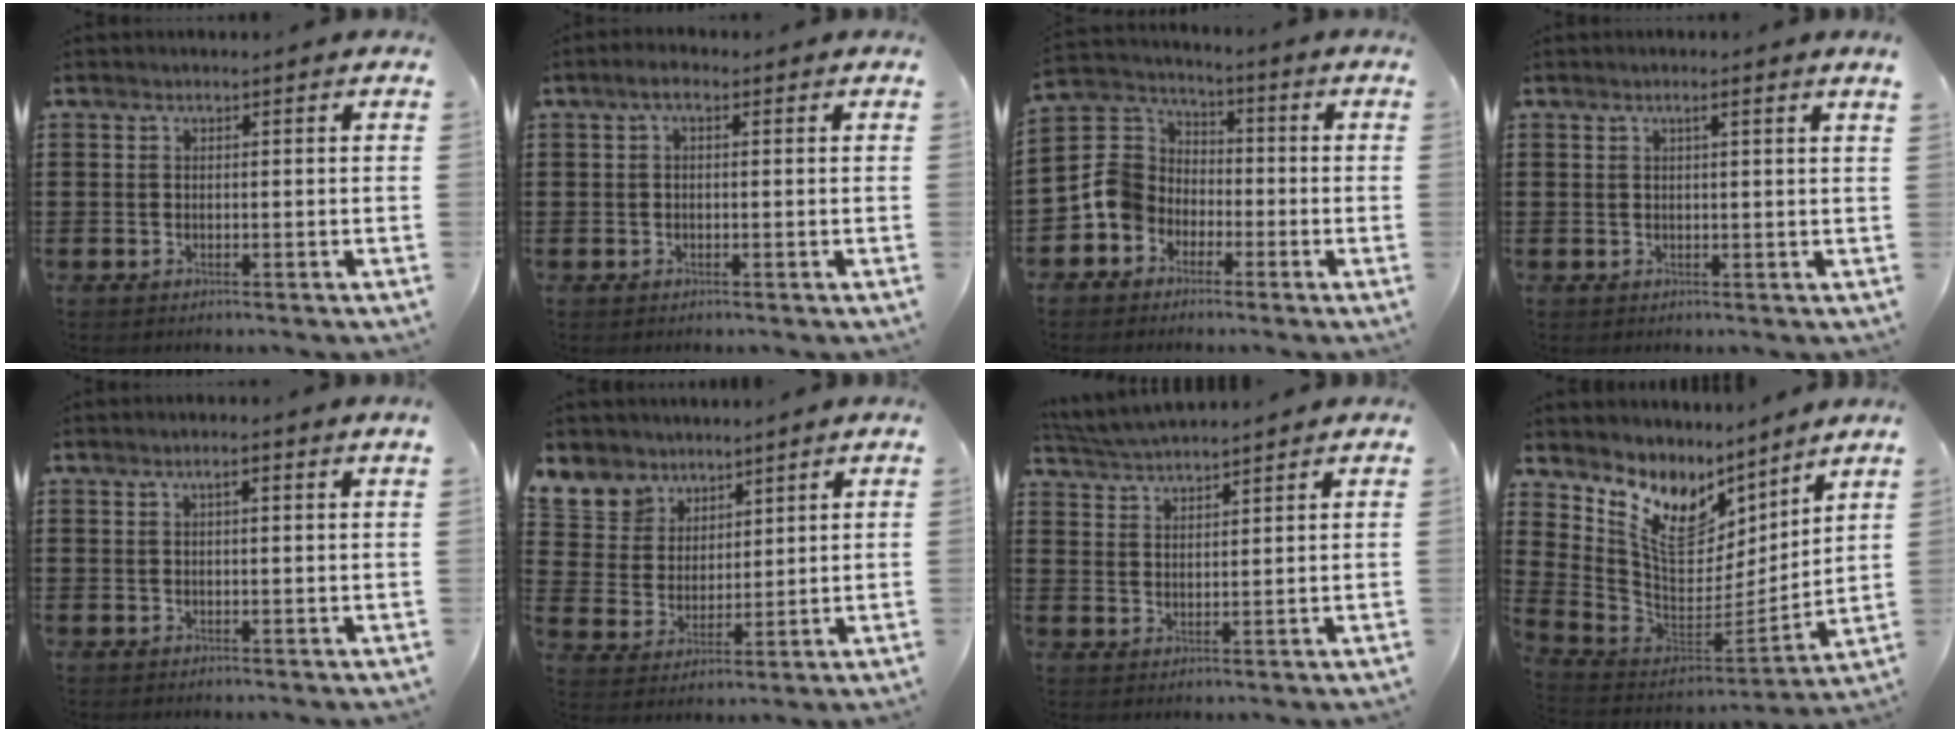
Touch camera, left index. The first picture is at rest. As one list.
[{"total": 1.8, "force": [-0.2, 0.7, 1.6], "torque": [-0.031, 0.005, -0.006]}, {"total": 8.6, "force": [-2.9, 7.6, 2.9], "torque": [-0.106, 0.012, -0.062]}, {"total": 1.3, "force": [0.7, -0.5, 1.1], "torque": [-0.020, -0.005, 0.011]}, {"total": 1.4, "force": [0.6, 0.0, 1.3], "torque": [-0.025, 0.000, 0.010]}, {"total": 7.4, "force": [5.6, 4.8, 0.3], "torque": [-0.053, -0.027, 0.108]}, {"total": 4.3, "force": [4.2, 0.1, 0.5], "torque": [-0.025, -0.014, 0.078]}, {"total": 10.9, "force": [6.7, 6.2, 6.0], "torque": [-0.158, -0.043, 0.128]}]